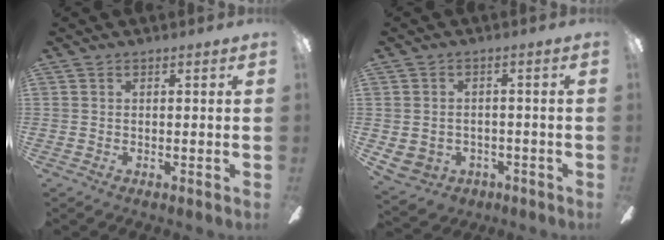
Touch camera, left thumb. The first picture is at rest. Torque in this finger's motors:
{"motor_torque": [0.26, 1.68, -0.01, 0.18, 0.03]}